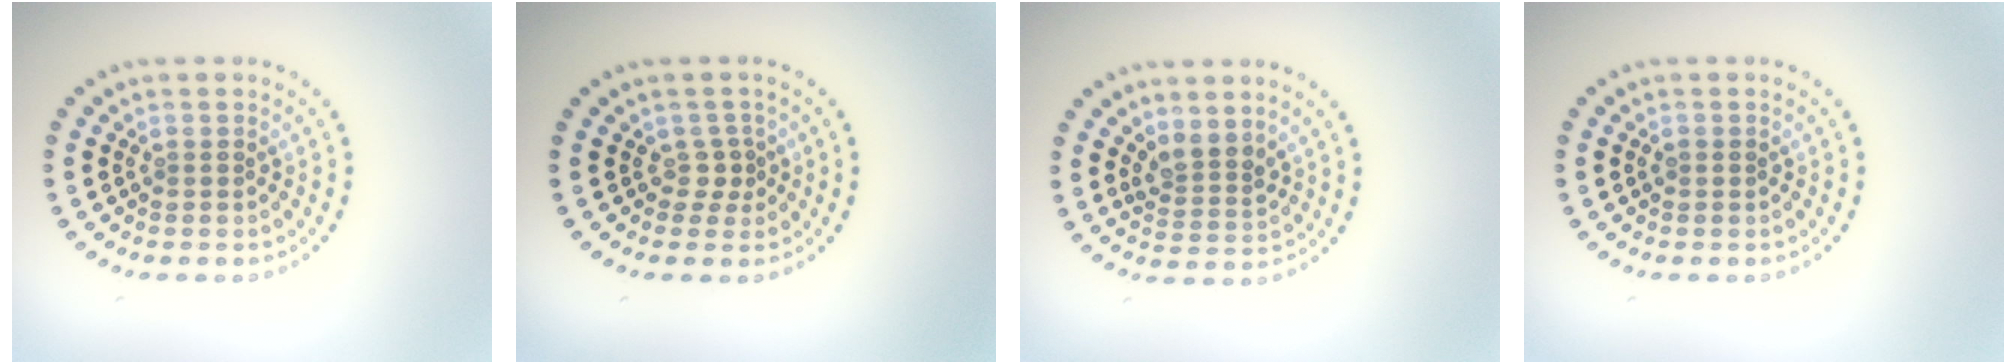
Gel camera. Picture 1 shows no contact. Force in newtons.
{"total": 1.4, "press": 0.9, "slide": 1.1}
{"total": 2.4, "press": 1.9, "slide": 1.5}
{"total": 0.6, "press": 0.6, "slide": 0.1}